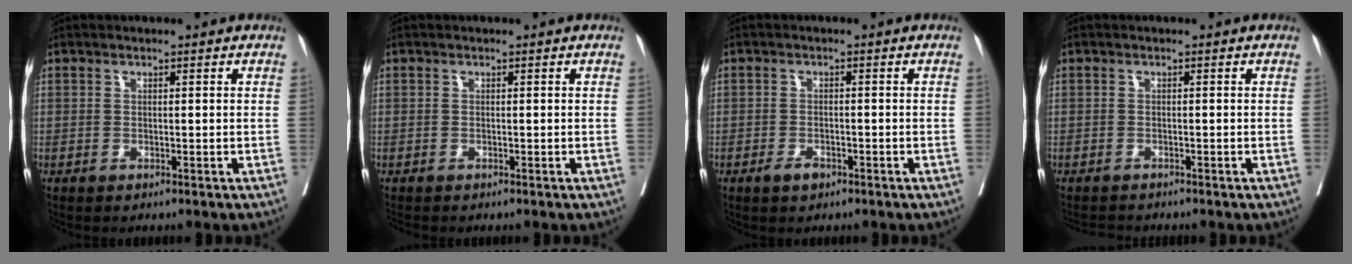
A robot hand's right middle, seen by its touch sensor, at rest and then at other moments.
{"total": 0.8, "force": [-0.8, 0.1, 0.2], "torque": [-0.008, -0.003, -0.017]}
{"total": 1.9, "force": [-1.2, 1.0, 1.1], "torque": [-0.018, 0.002, -0.018]}
{"total": 1.8, "force": [-1.8, 0.2, 0.0], "torque": [-0.001, -0.008, -0.030]}